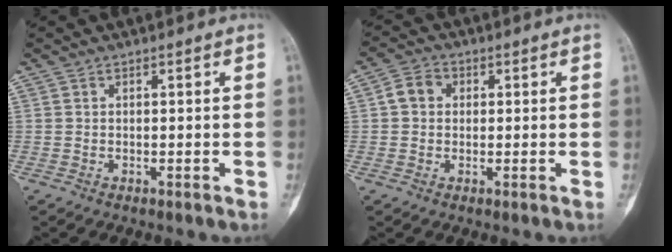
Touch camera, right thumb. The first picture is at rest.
{"total": 4.2, "force": [0.6, 3.5, 2.1], "torque": [-0.025, 0.011, 0.004]}